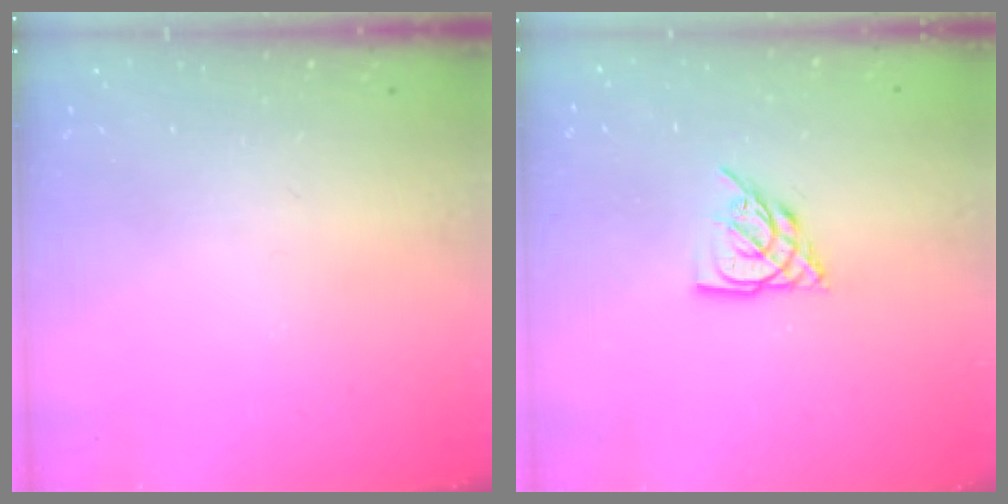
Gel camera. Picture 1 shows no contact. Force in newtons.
{"total": 6.1, "press": 6.1, "slide": 0.4}